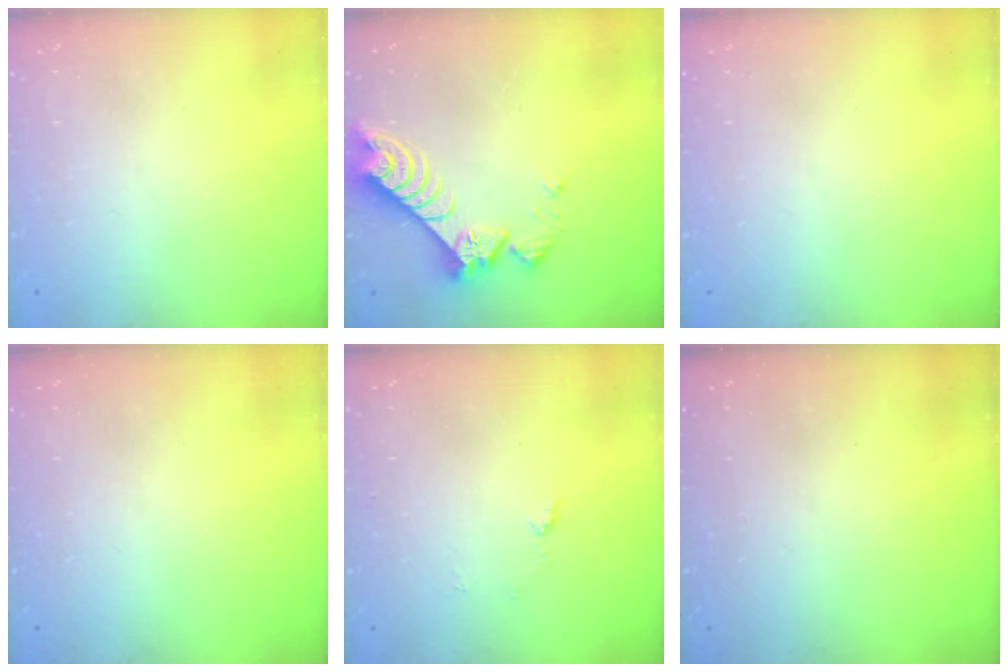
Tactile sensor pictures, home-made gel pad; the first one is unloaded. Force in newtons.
{"total": 8.0, "press": 8.0, "slide": 0.8}
{"total": 0.0}
{"total": 0.0}
{"total": 5.2, "press": 5.1, "slide": 0.6}
{"total": 0.0}